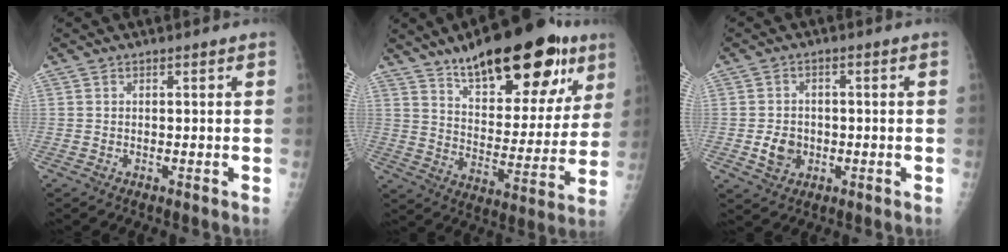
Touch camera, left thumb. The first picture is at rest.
{"total": 25.4, "force": [15.3, 10.0, 17.7], "torque": [-0.218, -0.044, 0.233]}
{"total": 4.9, "force": [-1.0, 4.1, 2.5], "torque": [-0.028, 0.005, -0.014]}